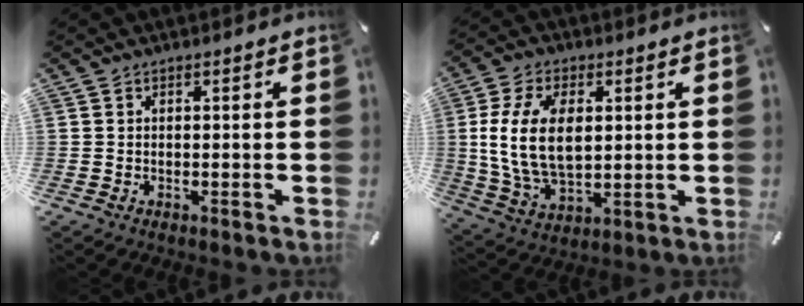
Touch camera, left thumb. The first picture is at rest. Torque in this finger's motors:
{"motor_torque": [0.87, 1.21, 1.53, -1.23, 0.72]}